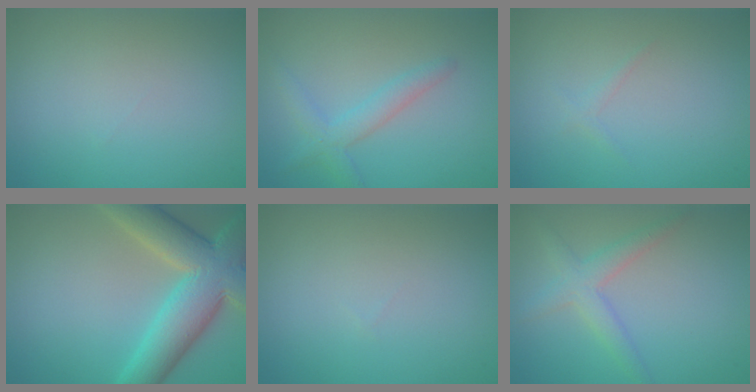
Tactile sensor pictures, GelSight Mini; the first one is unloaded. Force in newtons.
{"total": 2.4, "press": 2.4, "slide": 0.2}
{"total": 0.7, "press": 0.7, "slide": 0.0}
{"total": 9.8, "press": 9.8, "slide": 1.0}
{"total": 0.0}
{"total": 2.7, "press": 2.7, "slide": 0.1}